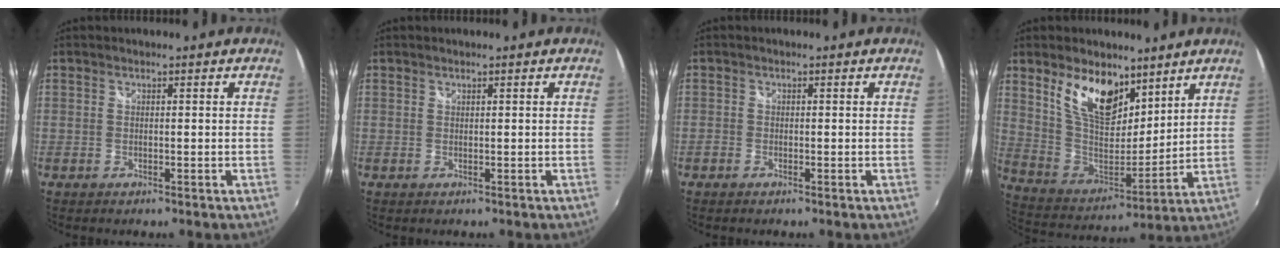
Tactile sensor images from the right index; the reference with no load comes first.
{"total": 0.0}
{"total": 1.1, "force": [-0.9, 0.7, 0.0], "torque": [-0.003, -0.001, -0.021]}
{"total": 14.9, "force": [8.9, 7.6, 9.1], "torque": [-0.176, -0.003, 0.173]}